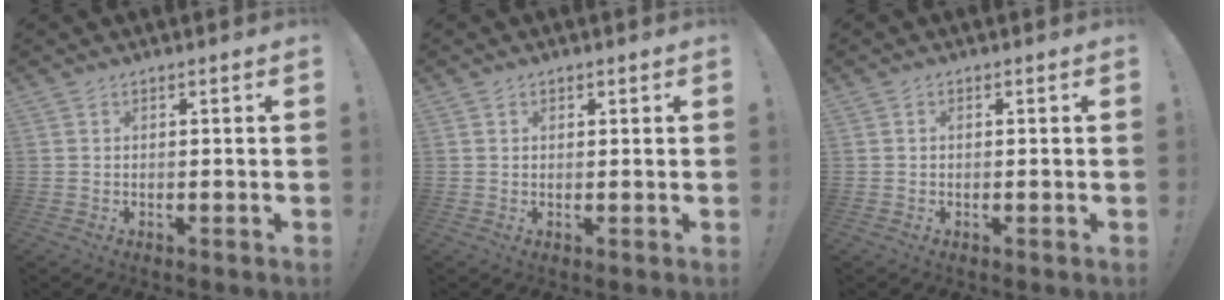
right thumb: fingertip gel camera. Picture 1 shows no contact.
{"total": 0.9, "force": [0.7, 0.6, 0.1], "torque": [0.006, -0.003, 0.011]}
{"total": 0.5, "force": [-0.2, 0.5, 0.2], "torque": [-0.007, 0.002, -0.003]}